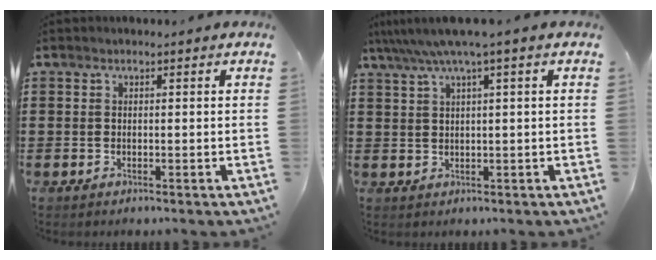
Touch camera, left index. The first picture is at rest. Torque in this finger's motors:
{"motor_torque": [0.11, -0.93, 0.45, 0.21]}